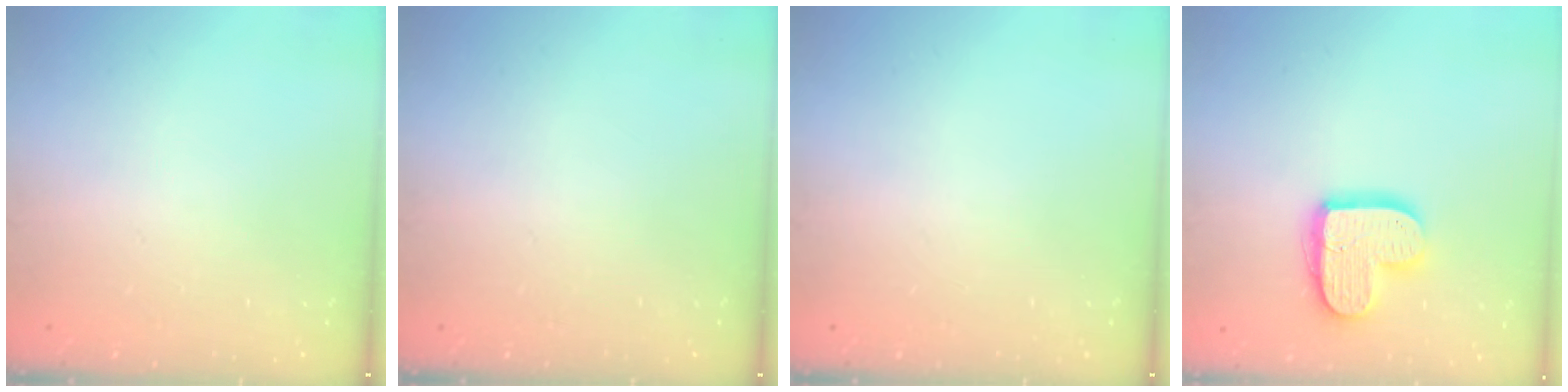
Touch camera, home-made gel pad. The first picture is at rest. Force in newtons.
{"total": 0.0}
{"total": 0.0}
{"total": 13.8, "press": 13.8, "slide": 0.9}